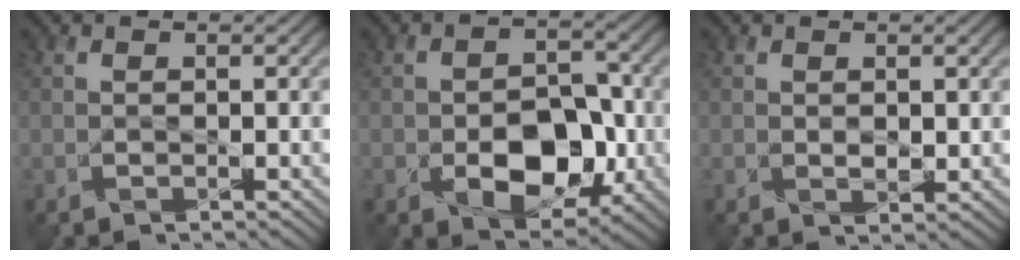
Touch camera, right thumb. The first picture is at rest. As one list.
[{"total": 8.7, "force": [-2.6, 5.5, 6.2], "torque": [-0.096, -0.007, -0.038]}, {"total": 1.3, "force": [0.4, 0.8, 1.0], "torque": [-0.021, -0.003, 0.012]}]